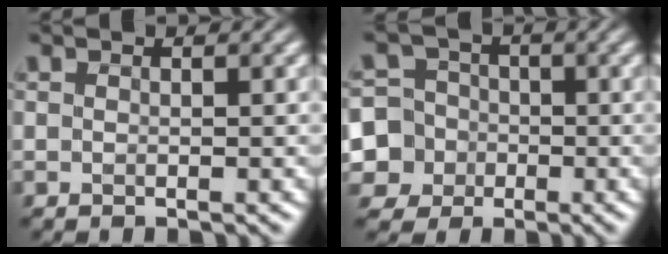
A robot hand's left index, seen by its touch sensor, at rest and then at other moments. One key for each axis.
{"total": 8.8, "fx": -2.4, "fy": 8.3, "fz": 1.6, "tx": -0.054, "ty": -0.002, "tz": -0.069}